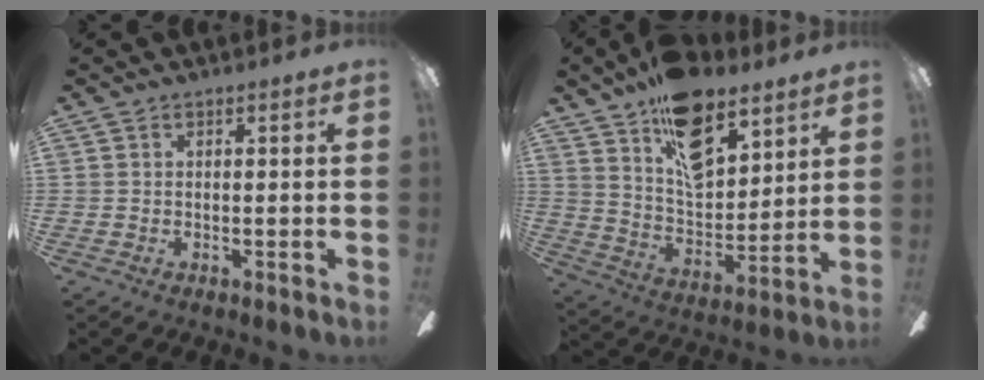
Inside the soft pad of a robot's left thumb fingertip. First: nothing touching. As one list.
[{"total": 17.5, "force": [11.9, 9.0, 9.2], "torque": [-0.150, -0.061, 0.212]}]